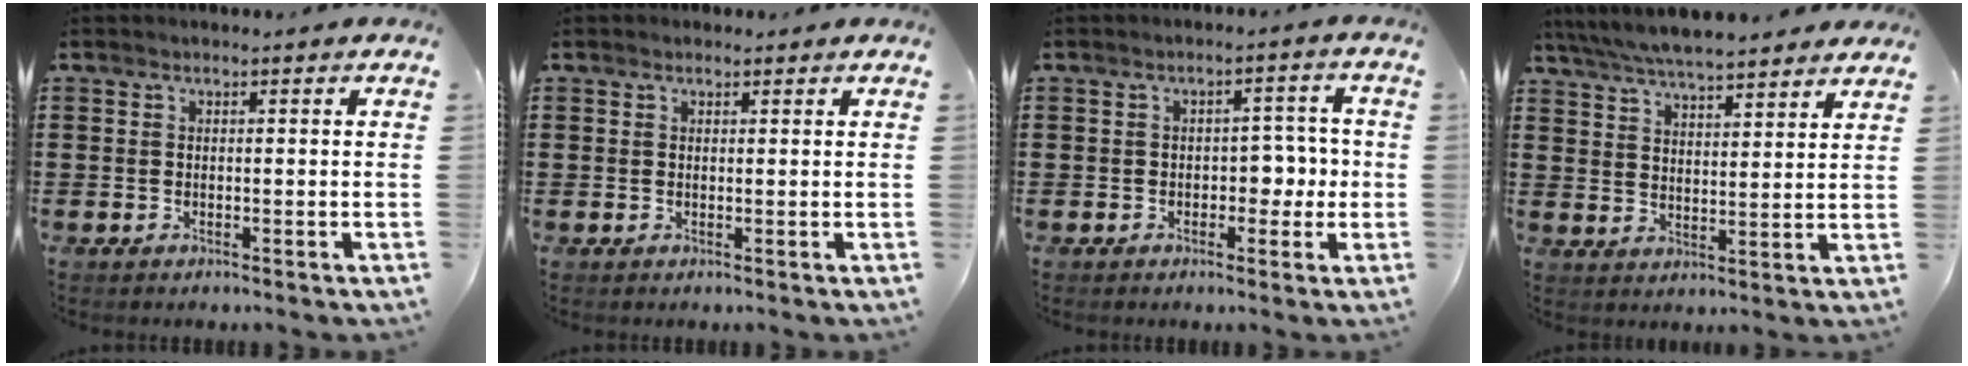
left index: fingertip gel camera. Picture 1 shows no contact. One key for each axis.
{"total": 0.6, "fx": 0.5, "fy": 0.3, "fz": 0.1, "tx": -0.004, "ty": 0.002, "tz": 0.010}
{"total": 3.9, "fx": -0.5, "fy": 2.6, "fz": 2.8, "tx": -0.043, "ty": 0.001, "tz": -0.018}
{"total": 6.1, "fx": 5.9, "fy": 0.1, "fz": 1.6, "tx": -0.053, "ty": -0.025, "tz": 0.105}